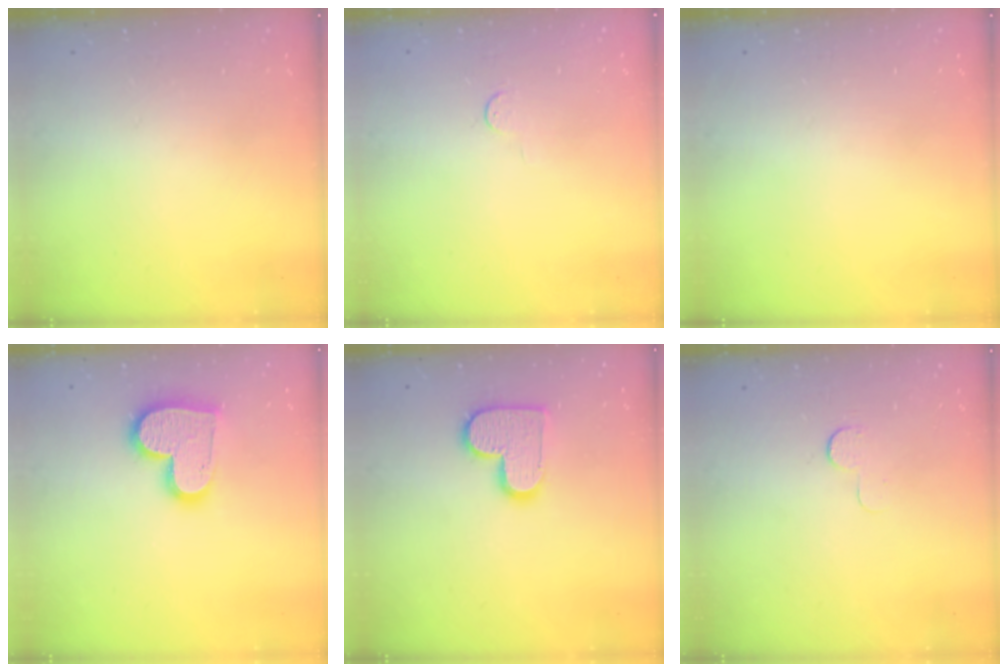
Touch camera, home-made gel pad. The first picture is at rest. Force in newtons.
{"total": 2.8, "press": 2.8, "slide": 0.4}
{"total": 0.0}
{"total": 13.9, "press": 13.9, "slide": 1.2}
{"total": 12.0, "press": 12.0, "slide": 0.6}
{"total": 3.9, "press": 3.9, "slide": 0.4}